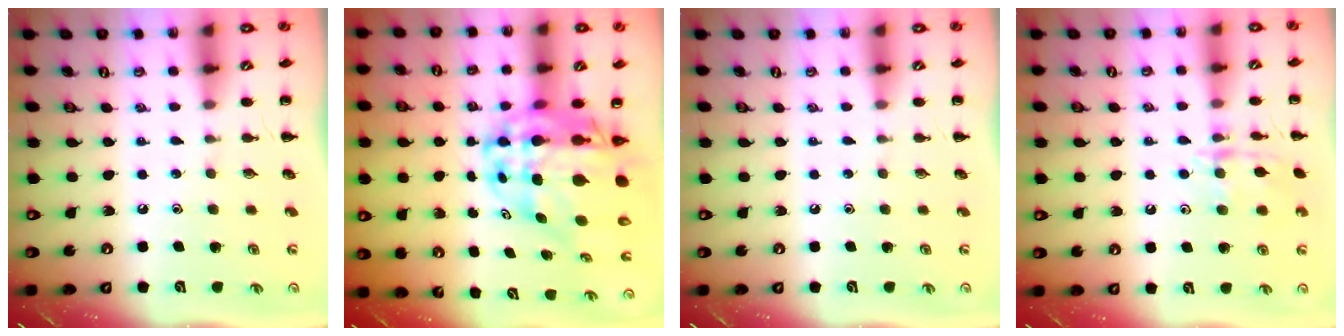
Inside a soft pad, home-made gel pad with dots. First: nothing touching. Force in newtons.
{"total": 15.8, "press": 15.1, "slide": 4.7}
{"total": 0.0}
{"total": 12.0, "press": 12.0, "slide": 0.6}